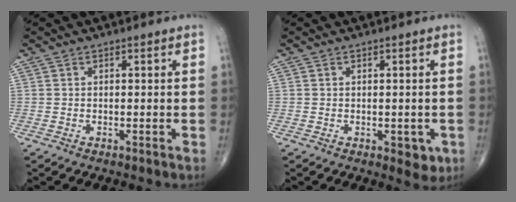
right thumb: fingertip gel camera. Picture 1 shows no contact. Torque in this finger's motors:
{"motor_torque": [0.44, 0.87, -0.08, -0.05, 0.00]}